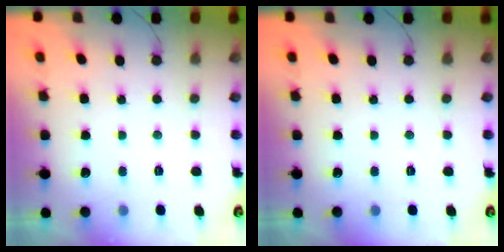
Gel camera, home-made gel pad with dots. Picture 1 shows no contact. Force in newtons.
{"total": 0.0}